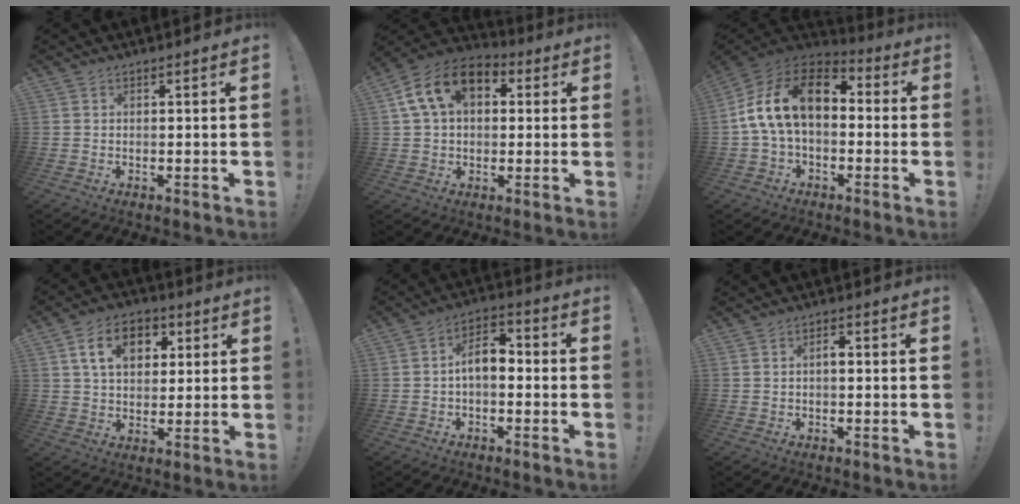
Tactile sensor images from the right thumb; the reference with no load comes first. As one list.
[{"total": 14.6, "force": [5.0, 10.0, 9.4], "torque": [-0.153, 0.004, 0.095]}, {"total": 17.7, "force": [3.3, 10.4, 13.9], "torque": [-0.242, 0.009, 0.064]}, {"total": 12.4, "force": [4.4, 8.5, 7.9], "torque": [-0.123, 0.002, 0.083]}, {"total": 7.8, "force": [-0.8, 4.4, 6.3], "torque": [-0.109, 0.010, -0.012]}, {"total": 1.7, "force": [-0.3, 0.8, 1.5], "torque": [-0.021, 0.002, -0.011]}]